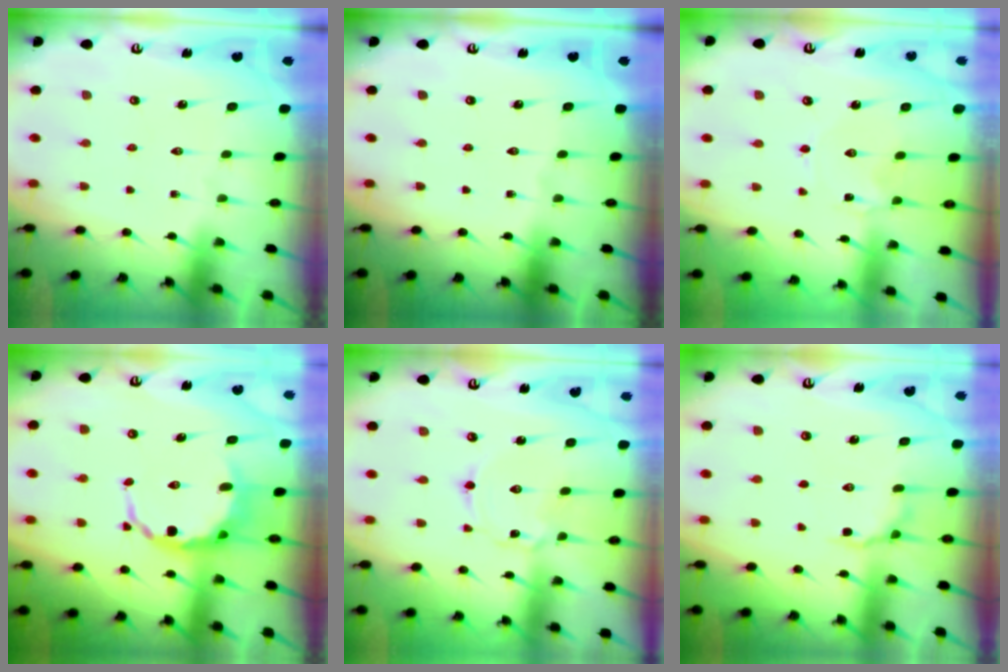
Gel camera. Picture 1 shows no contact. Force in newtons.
{"total": 0.0}
{"total": 1.6, "press": 1.6, "slide": 0.3}
{"total": 7.2, "press": 6.9, "slide": 1.8}
{"total": 2.4, "press": 2.4, "slide": 0.1}
{"total": 6.0, "press": 5.8, "slide": 1.6}